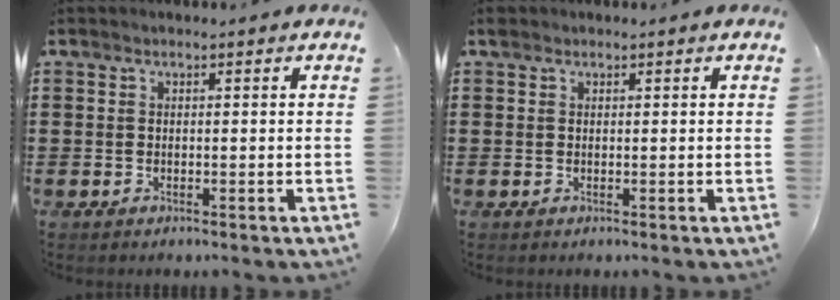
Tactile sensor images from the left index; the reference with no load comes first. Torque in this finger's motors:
{"motor_torque": [0.16, -0.39, -0.04, 0.00]}